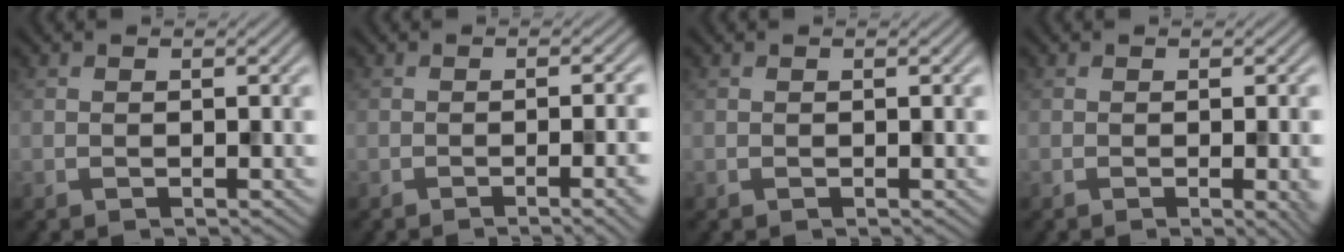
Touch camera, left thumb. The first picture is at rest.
{"total": 5.0, "force": [-1.6, 1.3, 4.6], "torque": [-0.053, 0.000, -0.021]}
{"total": 0.0}
{"total": 3.3, "force": [-0.7, 0.7, 3.1], "torque": [-0.039, -0.002, -0.009]}